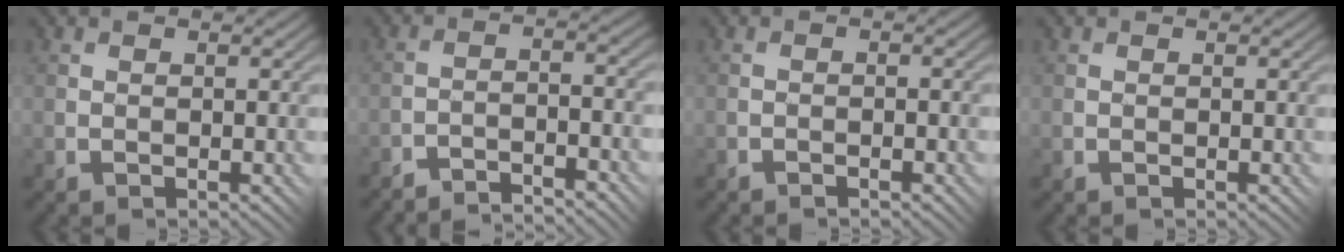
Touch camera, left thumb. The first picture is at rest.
{"total": 3.9, "force": [-3.8, -0.5, 0.9], "torque": [-0.016, 0.014, -0.074]}
{"total": 0.9, "force": [-0.9, 0.1, 0.4], "torque": [-0.001, 0.010, -0.013]}
{"total": 0.0}